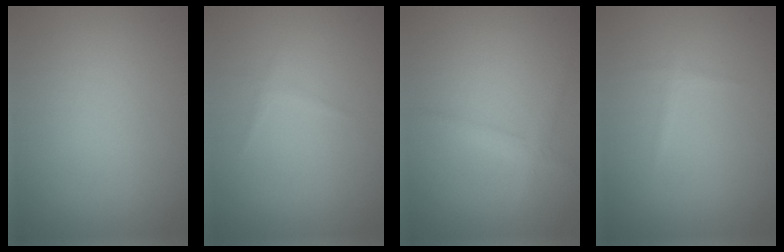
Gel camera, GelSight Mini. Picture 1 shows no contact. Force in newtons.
{"total": 0.6, "press": 0.6, "slide": 0.0}
{"total": 1.8, "press": 1.8, "slide": 0.0}
{"total": 0.7, "press": 0.7, "slide": 0.0}